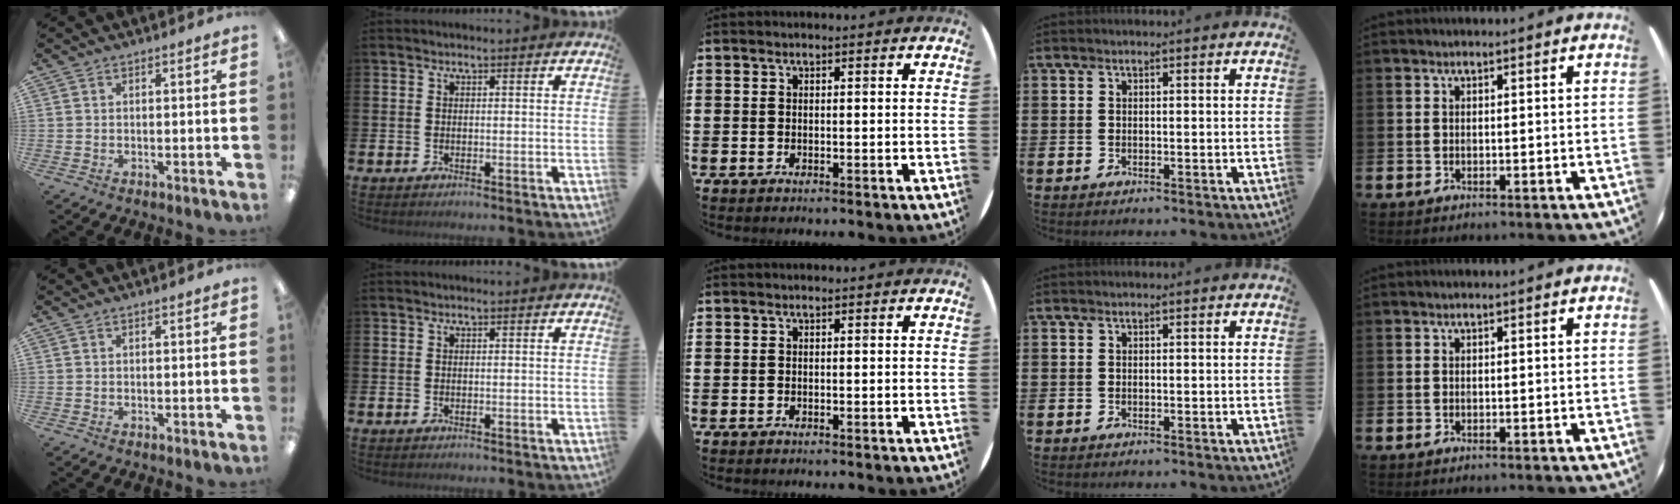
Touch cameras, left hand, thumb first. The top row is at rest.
{}